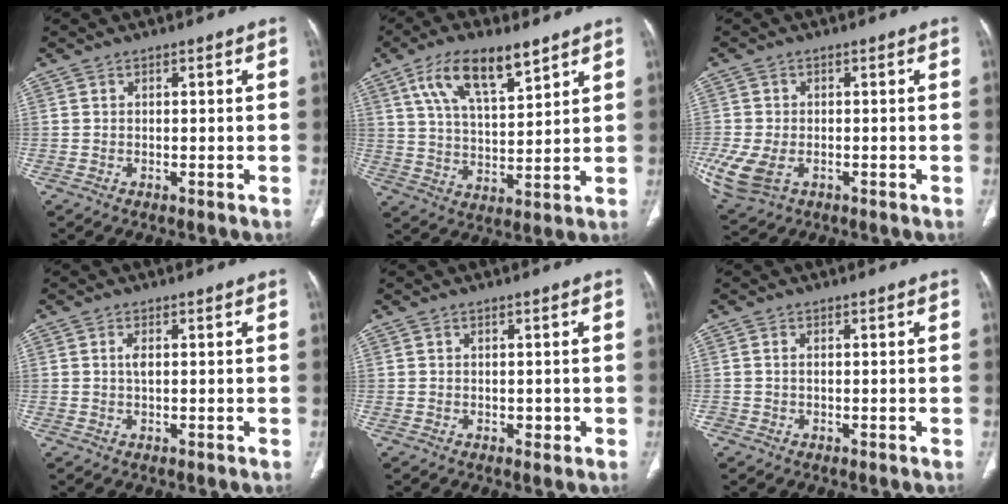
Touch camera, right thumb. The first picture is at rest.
{"total": 13.3, "force": [7.8, 5.2, 9.5], "torque": [-0.153, -0.026, 0.146]}
{"total": 10.3, "force": [-3.1, 6.9, 7.0], "torque": [-0.183, -0.007, -0.048]}
{"total": 1.5, "force": [0.3, 0.6, 1.4], "torque": [-0.030, 0.001, 0.006]}
{"total": 1.1, "force": [0.0, 0.9, 0.7], "torque": [-0.006, 0.001, 0.002]}
{"total": 0.8, "force": [-0.1, 0.6, 0.5], "torque": [-0.008, 0.001, -0.002]}